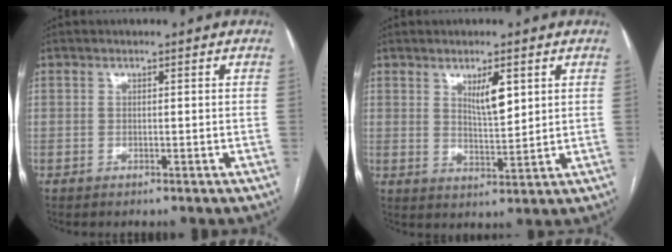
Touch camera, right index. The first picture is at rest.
{"total": 5.0, "force": [2.3, 1.2, 4.2], "torque": [-0.076, -0.007, 0.045]}